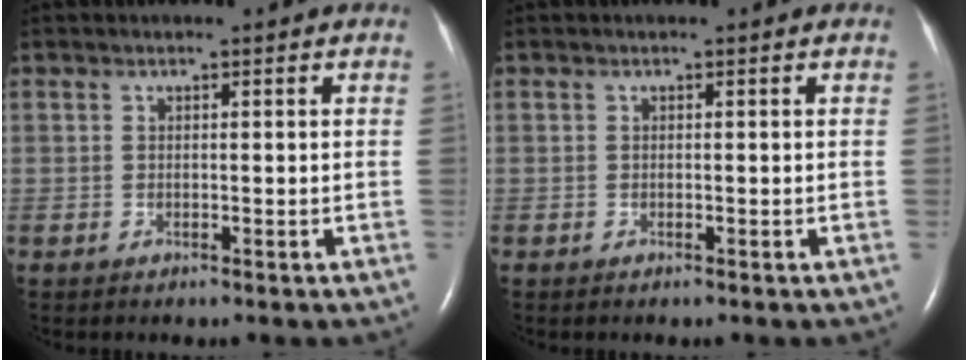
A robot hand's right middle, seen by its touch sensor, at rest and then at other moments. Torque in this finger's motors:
{"motor_torque": [-0.17, 0.07, 0.07, 0.01]}